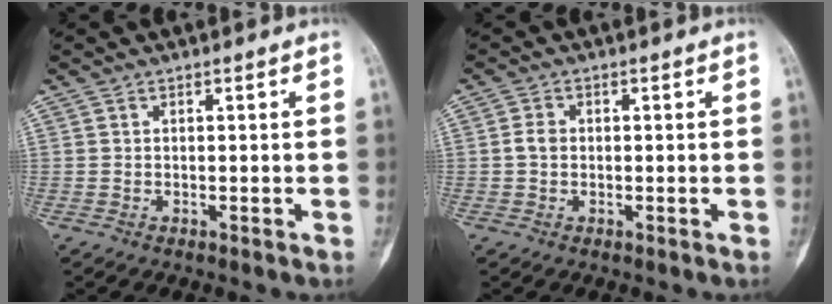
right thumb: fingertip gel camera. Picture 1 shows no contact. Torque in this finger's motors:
{"motor_torque": [0.26, 0.64, 0.10, -0.16, 0.01]}